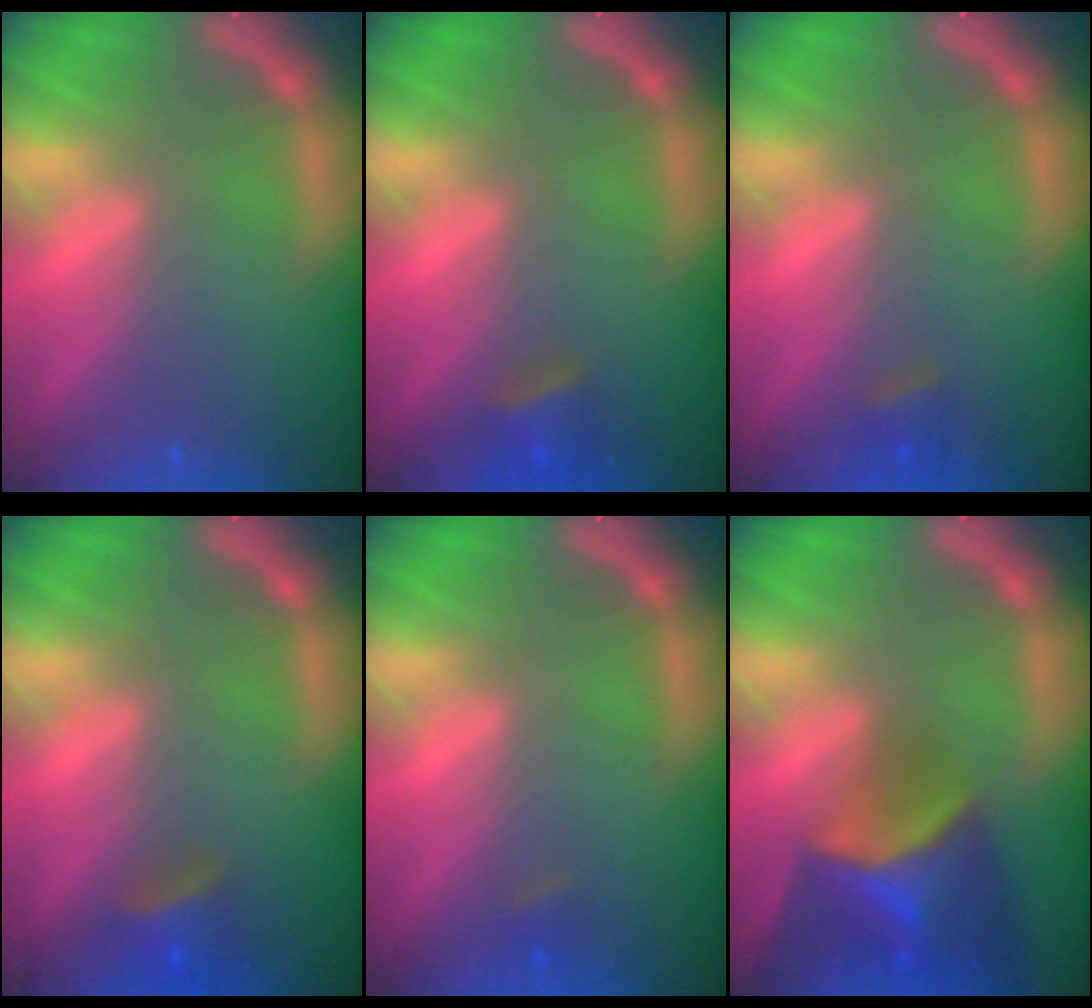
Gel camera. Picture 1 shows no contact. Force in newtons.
{"total": 2.4}
{"total": 1.4}
{"total": 2.9}
{"total": 0.9}
{"total": 8.9}